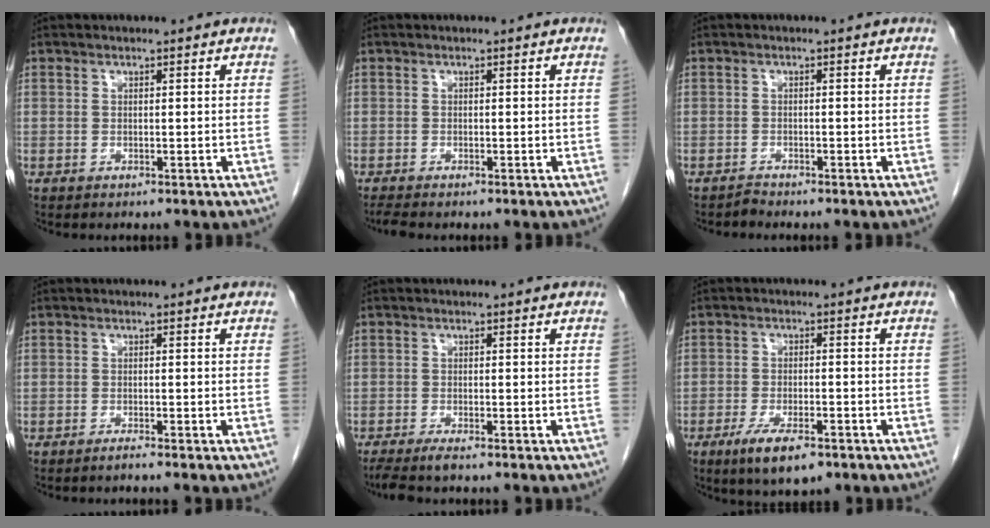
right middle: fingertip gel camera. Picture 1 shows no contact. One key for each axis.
{"total": 1.5, "fx": -1.3, "fy": -0.1, "fz": 0.7, "tx": -0.019, "ty": -0.005, "tz": -0.024}
{"total": 0.8, "fx": -0.8, "fy": -0.1, "fz": -0.2, "tx": 0.006, "ty": -0.004, "tz": -0.015}
{"total": 0.9, "fx": -0.8, "fy": -0.3, "fz": 0.4, "tx": -0.007, "ty": 0.000, "tz": -0.013}
{"total": 3.5, "fx": -2.8, "fy": 0.0, "fz": 2.0, "tx": -0.034, "ty": -0.008, "tz": -0.050}
{"total": 6.8, "fx": -4.2, "fy": 1.9, "fz": 5.0, "tx": -0.087, "ty": -0.011, "tz": -0.064}